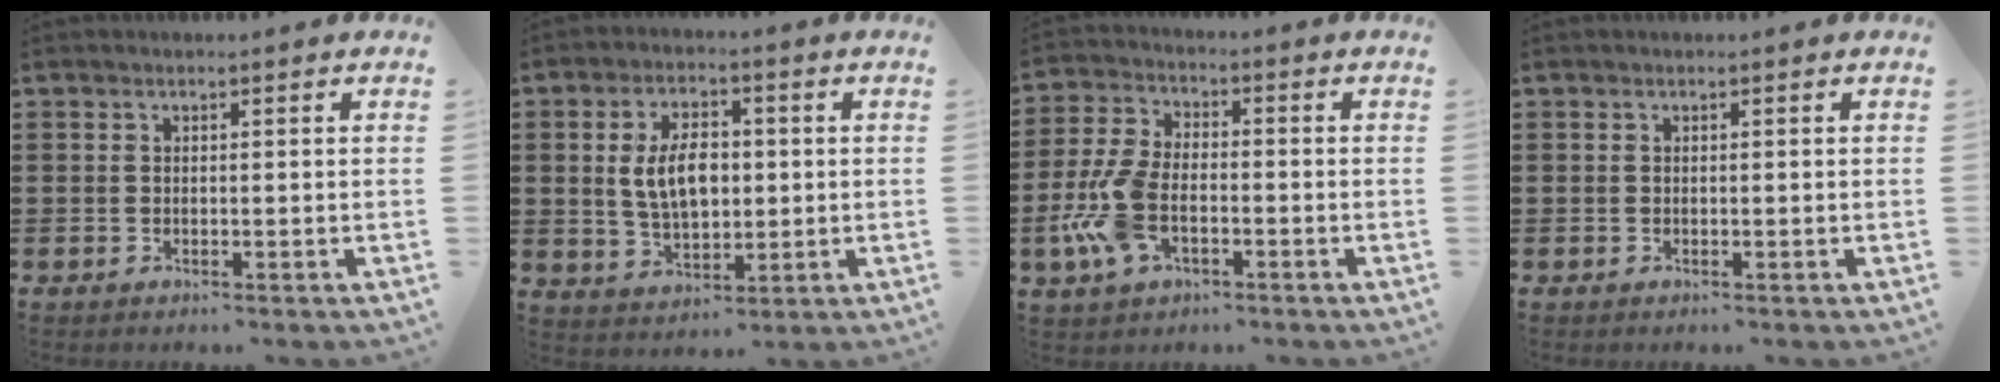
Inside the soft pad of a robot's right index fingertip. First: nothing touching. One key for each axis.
{"total": 7.5, "fx": 0.6, "fy": 4.3, "fz": 6.1, "tx": -0.121, "ty": 0.002, "tz": 0.001}
{"total": 9.1, "fx": -2.9, "fy": 4.9, "fz": 7.1, "tx": -0.181, "ty": -0.005, "tz": -0.061}
{"total": 0.0}